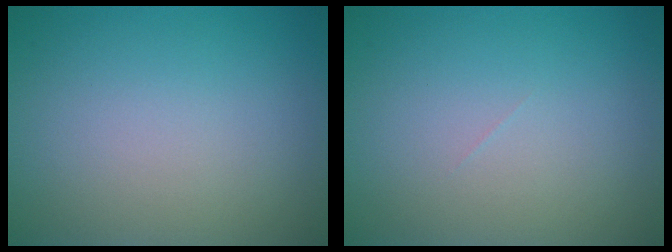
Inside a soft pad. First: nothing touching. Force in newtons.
{"total": 0.0}